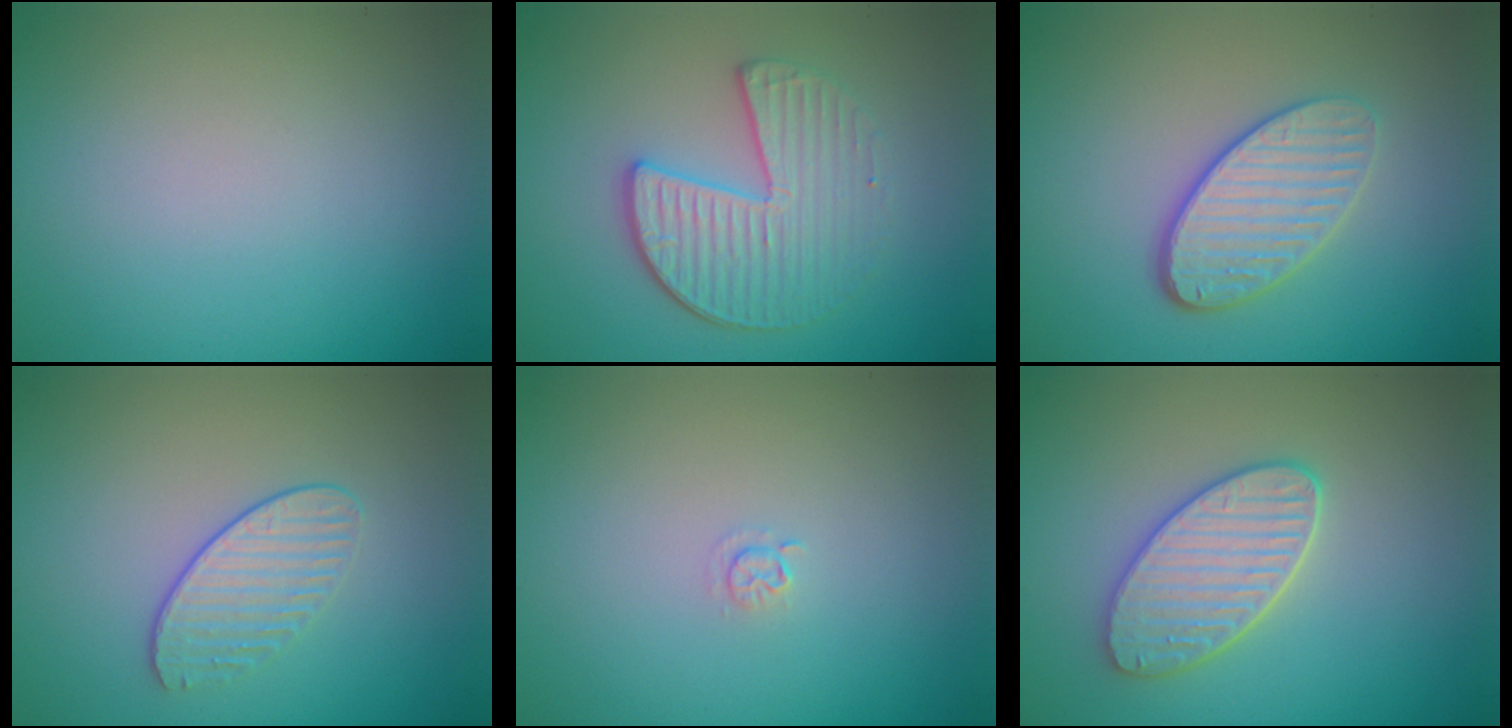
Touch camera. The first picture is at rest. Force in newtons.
{"total": 4.0, "press": 3.6, "slide": 1.9}
{"total": 4.0, "press": 3.3, "slide": 2.4}
{"total": 1.9, "press": 1.5, "slide": 1.2}
{"total": 0.7, "press": 0.3, "slide": 0.6}
{"total": 4.2, "press": 3.9, "slide": 1.5}